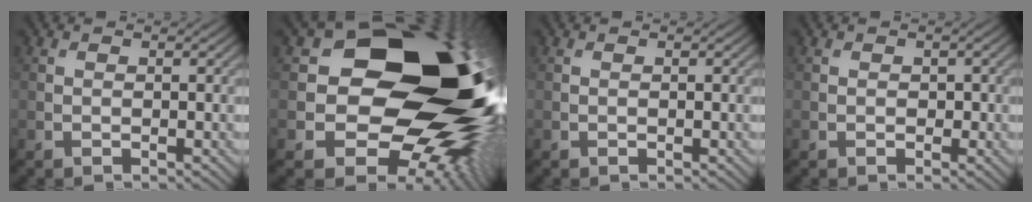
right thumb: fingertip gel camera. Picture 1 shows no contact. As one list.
[{"total": 22.2, "force": [1.7, 16.9, 14.3], "torque": [-0.208, -0.016, 0.020]}, {"total": 0.0}, {"total": 0.6, "force": [-0.1, 0.6, 0.1], "torque": [0.002, -0.004, -0.002]}]